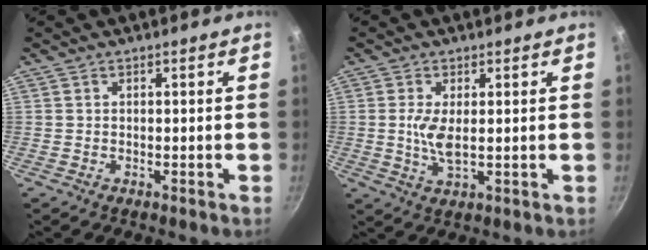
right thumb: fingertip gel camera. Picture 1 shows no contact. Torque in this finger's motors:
{"motor_torque": [0.11, 1.41, 0.51, -0.33, 0.05]}